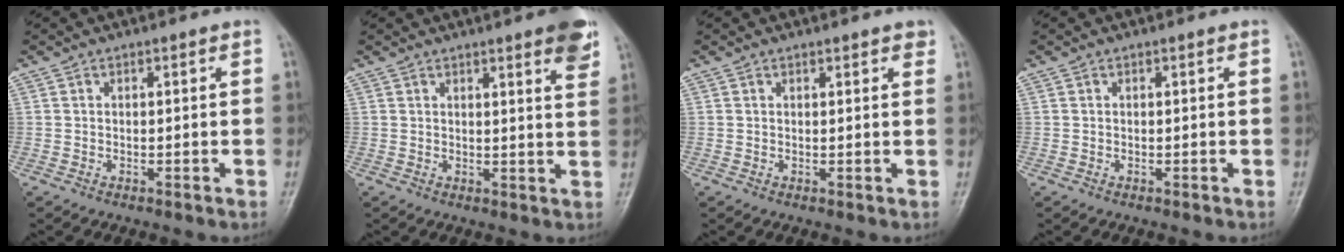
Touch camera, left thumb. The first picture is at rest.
{"total": 7.2, "force": [4.6, 1.2, 5.5], "torque": [-0.053, -0.018, 0.050]}
{"total": 2.3, "force": [1.7, 0.8, 1.3], "torque": [-0.006, -0.003, 0.018]}
{"total": 0.0}